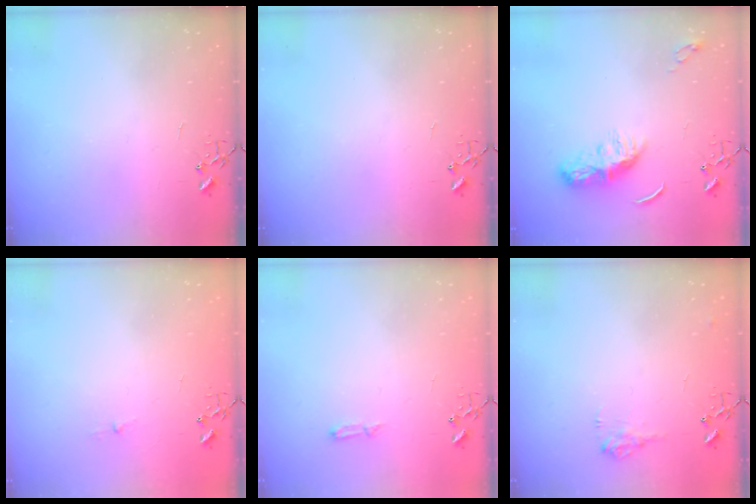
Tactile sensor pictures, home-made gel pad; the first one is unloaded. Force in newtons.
{"total": 0.0}
{"total": 8.7, "press": 8.7, "slide": 0.3}
{"total": 2.6, "press": 2.5, "slide": 0.4}
{"total": 4.8, "press": 4.8, "slide": 0.5}
{"total": 8.1, "press": 8.1, "slide": 0.3}